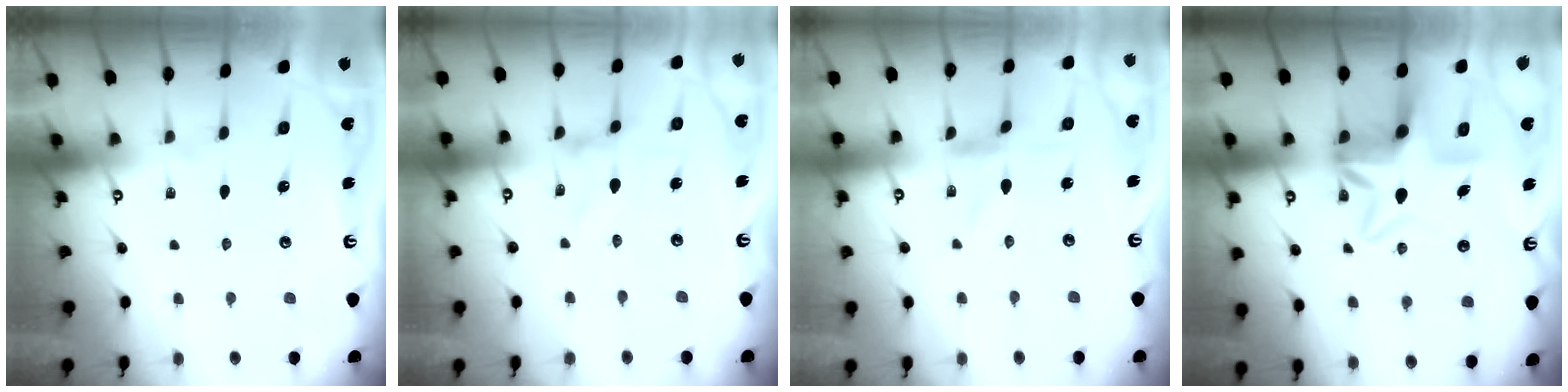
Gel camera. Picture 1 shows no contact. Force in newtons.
{"total": 0.5, "press": 0.5, "slide": 0.2}
{"total": 0.0}
{"total": 8.4, "press": 8.2, "slide": 1.8}